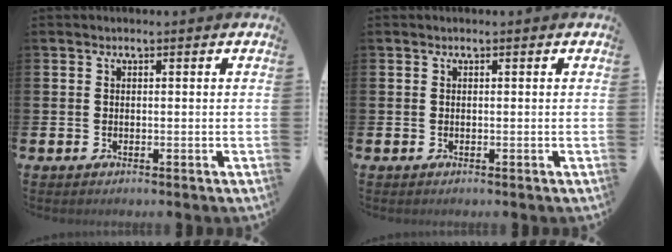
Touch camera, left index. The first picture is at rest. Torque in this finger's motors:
{"motor_torque": [0.12, 0.07, 0.00, 0.00]}